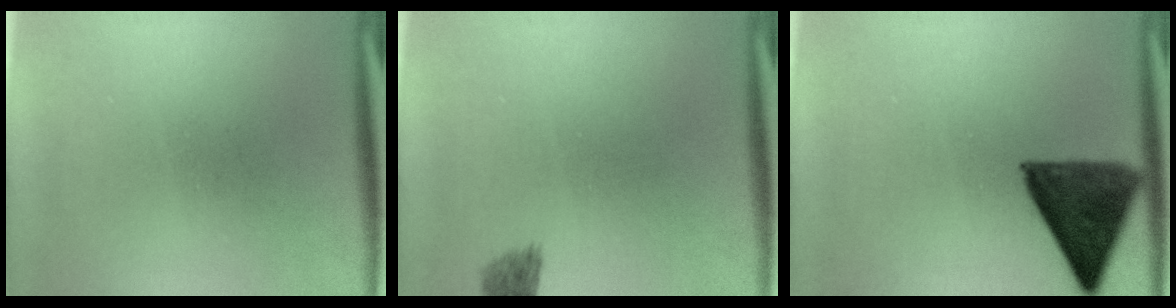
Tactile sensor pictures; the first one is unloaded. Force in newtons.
{"total": 1.9}
{"total": 11.1}